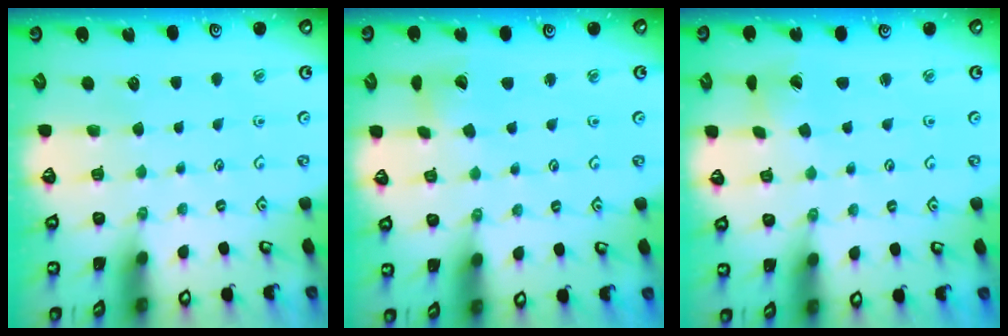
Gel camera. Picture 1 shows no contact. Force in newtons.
{"total": 4.9, "press": 4.9, "slide": 0.6}
{"total": 1.0, "press": 1.0, "slide": 0.1}